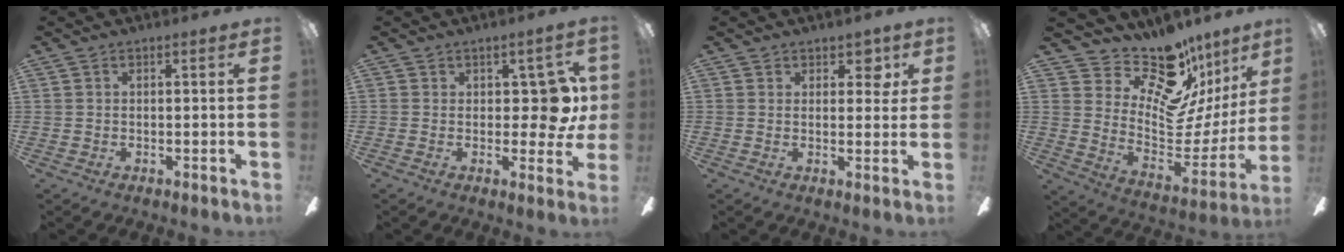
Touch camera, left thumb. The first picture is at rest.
{"total": 8.9, "force": [0.8, 4.8, 7.4], "torque": [-0.090, 0.001, 0.014]}
{"total": 4.1, "force": [2.3, 2.5, 2.2], "torque": [-0.018, -0.002, 0.036]}
{"total": 17.8, "force": [14.9, 7.4, 6.4], "torque": [-0.089, -0.146, 0.260]}